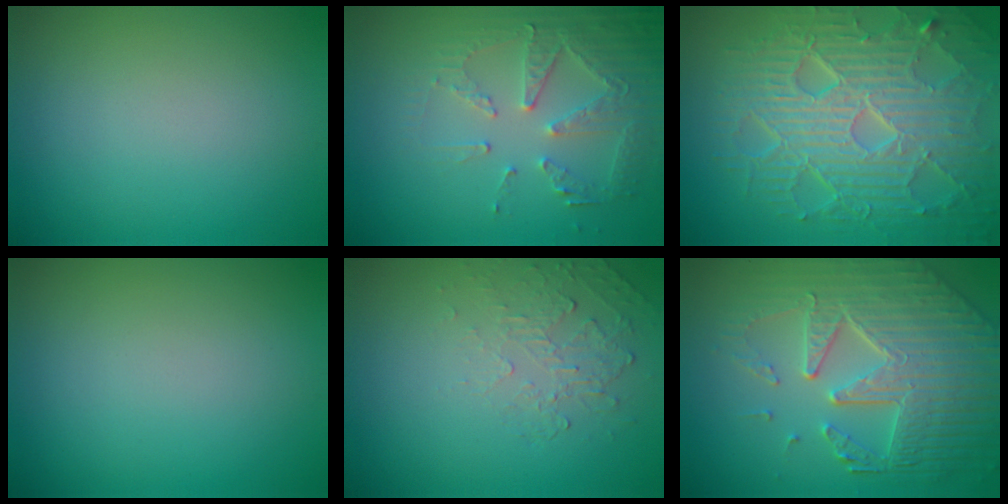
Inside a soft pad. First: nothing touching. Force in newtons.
{"total": 5.3, "press": 3.7, "slide": 3.8}
{"total": 10.4, "press": 6.7, "slide": 8.0}
{"total": 0.0}
{"total": 2.1, "press": 0.7, "slide": 2.0}
{"total": 8.8, "press": 6.0, "slide": 6.4}